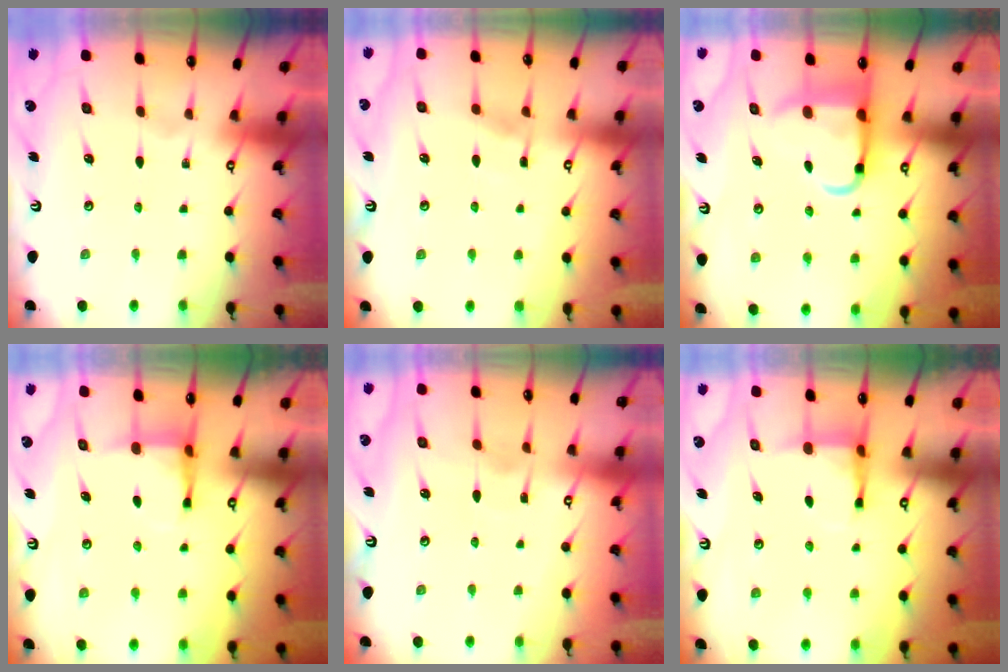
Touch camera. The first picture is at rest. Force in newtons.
{"total": 4.7, "press": 4.7, "slide": 0.6}
{"total": 7.7, "press": 7.5, "slide": 1.5}
{"total": 4.3, "press": 4.2, "slide": 0.7}
{"total": 3.8, "press": 3.8, "slide": 0.4}
{"total": 4.3, "press": 4.2, "slide": 0.7}